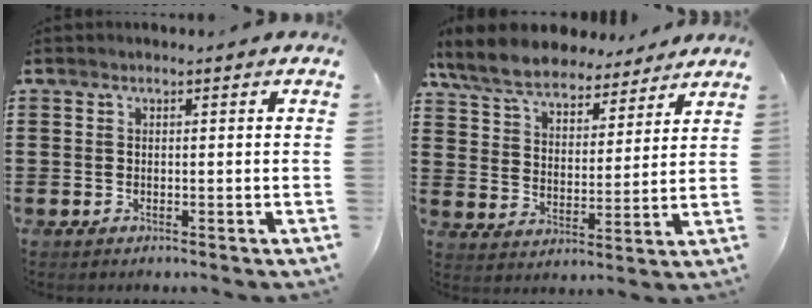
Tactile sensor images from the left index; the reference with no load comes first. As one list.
[{"total": 8.3, "force": [7.6, 1.9, 2.8], "torque": [-0.088, -0.035, 0.138]}]